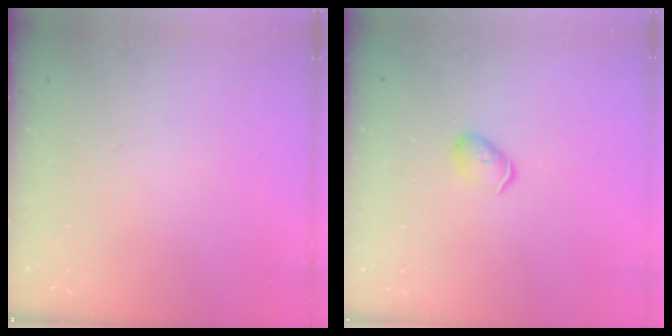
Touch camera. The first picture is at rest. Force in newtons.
{"total": 4.1, "press": 4.0, "slide": 0.8}